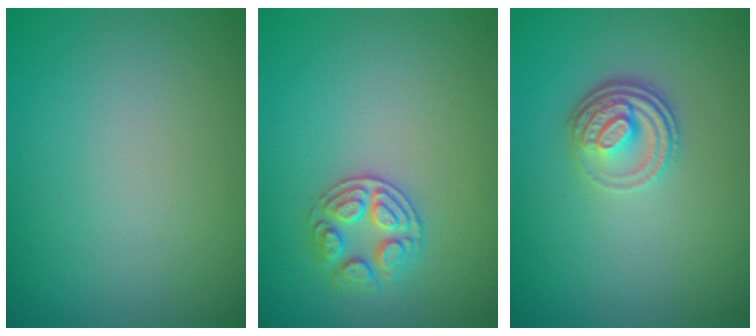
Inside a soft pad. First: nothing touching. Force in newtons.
{"total": 2.6, "press": 2.6, "slide": 0.4}
{"total": 3.6, "press": 2.6, "slide": 2.5}